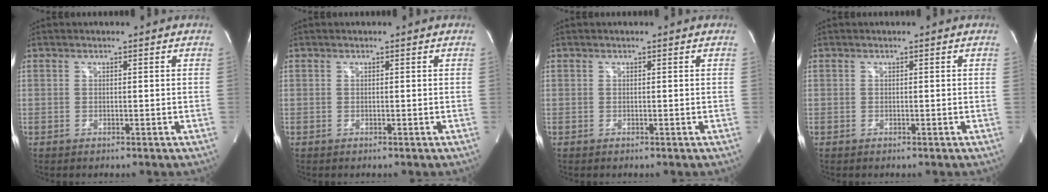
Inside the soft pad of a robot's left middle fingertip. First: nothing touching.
{"total": 0.0}
{"total": 0.0}
{"total": 0.0}